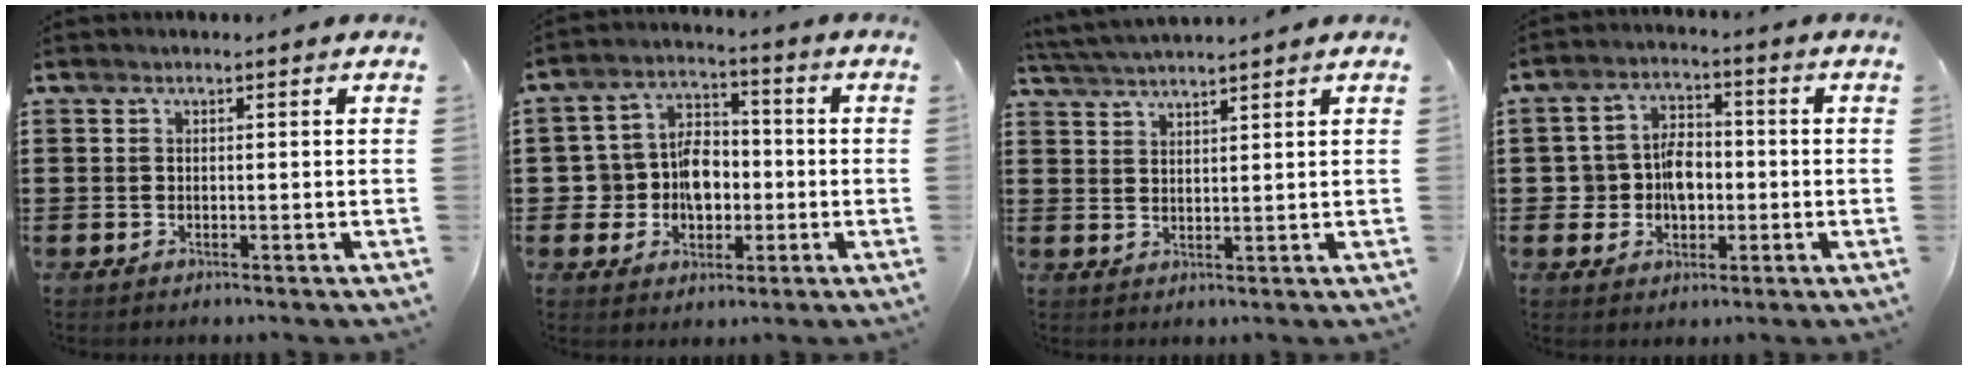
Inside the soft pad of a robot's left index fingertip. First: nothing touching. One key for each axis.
{"total": 7.4, "fx": -1.0, "fy": 6.4, "fz": 3.7, "tx": -0.091, "ty": 0.016, "tz": -0.017}
{"total": 3.3, "fx": 3.2, "fy": -0.3, "fz": 0.7, "tx": -0.024, "ty": -0.007, "tz": 0.059}
{"total": 5.4, "fx": -0.8, "fy": 4.3, "fz": 3.1, "tx": -0.068, "ty": 0.011, "tz": -0.017}